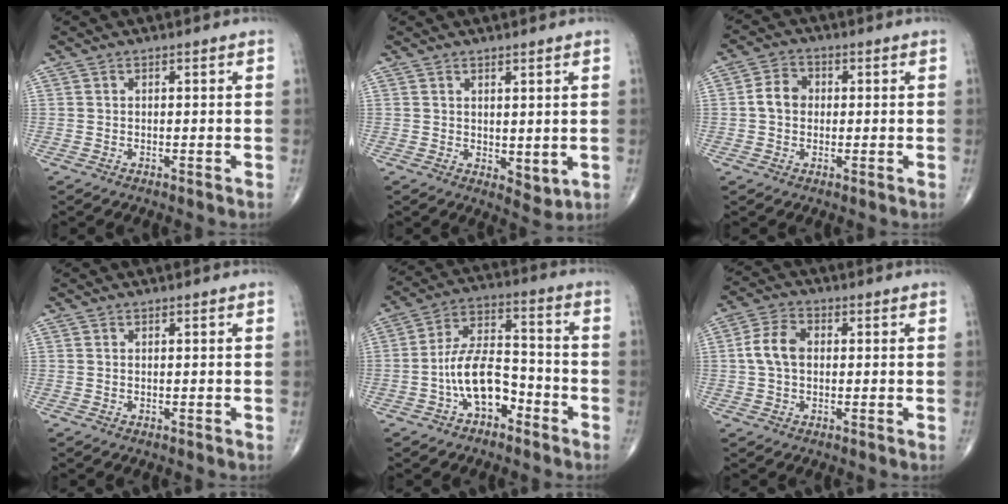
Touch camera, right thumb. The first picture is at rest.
{"total": 4.0, "force": [0.8, 2.2, 3.2], "torque": [-0.038, -0.018, 0.022]}
{"total": 4.9, "force": [0.0, 4.0, 2.9], "torque": [-0.043, 0.015, -0.007]}
{"total": 0.0}
{"total": 11.5, "force": [-4.7, 6.4, 8.3], "torque": [-0.139, 0.052, -0.086]}
{"total": 6.5, "force": [0.3, 4.4, 4.7], "torque": [-0.095, 0.017, 0.000]}